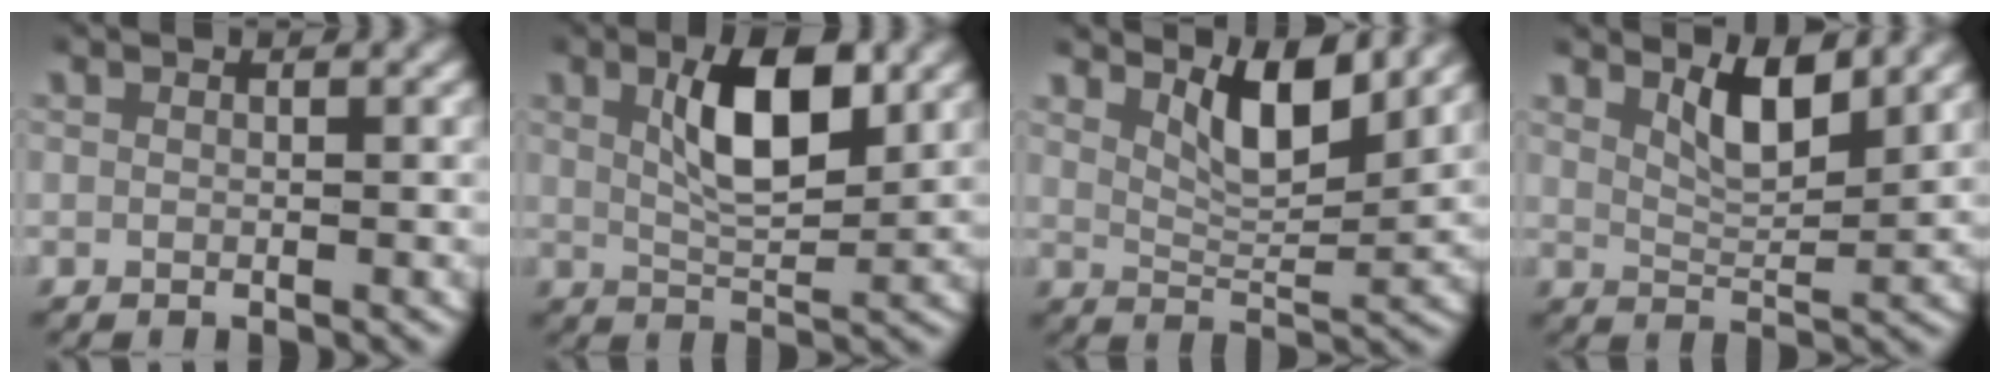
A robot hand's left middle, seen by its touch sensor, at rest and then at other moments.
{"total": 5.8, "force": [2.1, 2.1, 5.0], "torque": [-0.081, 0.002, 0.038]}
{"total": 4.7, "force": [3.4, 1.1, 3.1], "torque": [-0.053, -0.008, 0.059]}
{"total": 3.7, "force": [2.8, 0.9, 2.3], "torque": [-0.043, -0.007, 0.051]}